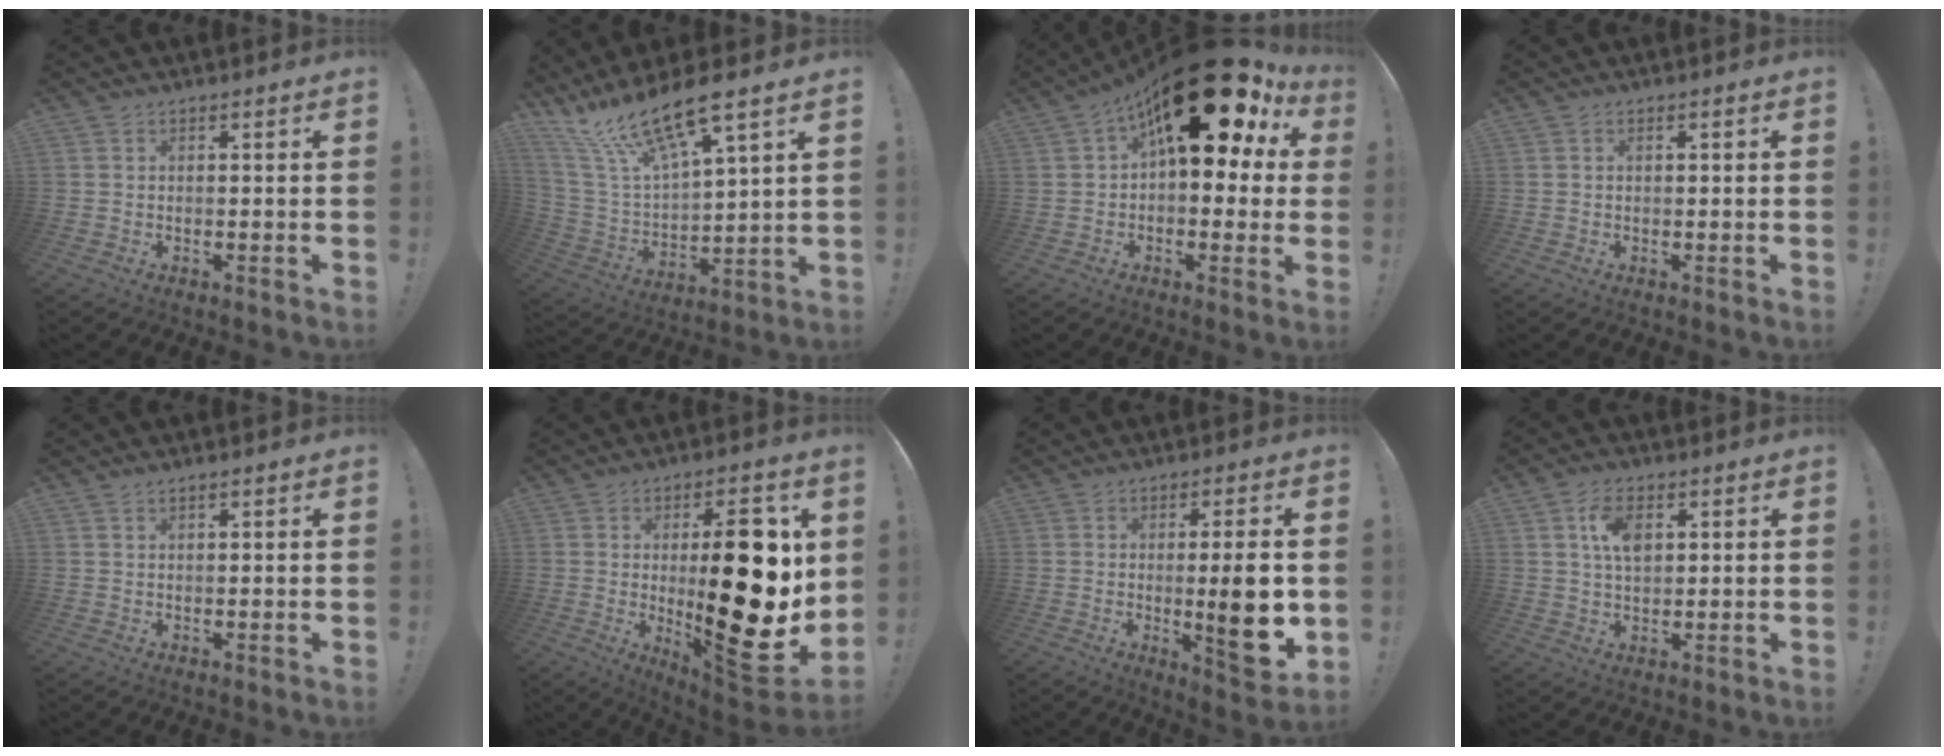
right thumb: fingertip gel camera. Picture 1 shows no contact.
{"total": 17.6, "force": [13.3, 4.3, 10.7], "torque": [-0.207, -0.094, 0.232]}
{"total": 23.8, "force": [10.6, 10.6, 18.5], "torque": [-0.275, -0.062, 0.185]}
{"total": 0.6, "force": [0.0, 0.2, 0.6], "torque": [-0.011, 0.001, 0.001]}
{"total": 0.9, "force": [0.8, 0.1, 0.4], "torque": [-0.008, 0.000, 0.015]}
{"total": 26.8, "force": [1.5, 9.4, 25.1], "torque": [-0.366, -0.031, 0.029]}
{"total": 13.0, "force": [-0.9, 2.4, 12.8], "torque": [-0.173, -0.010, -0.013]}
{"total": 8.1, "force": [2.5, 4.7, 6.1], "torque": [-0.096, 0.002, 0.044]}